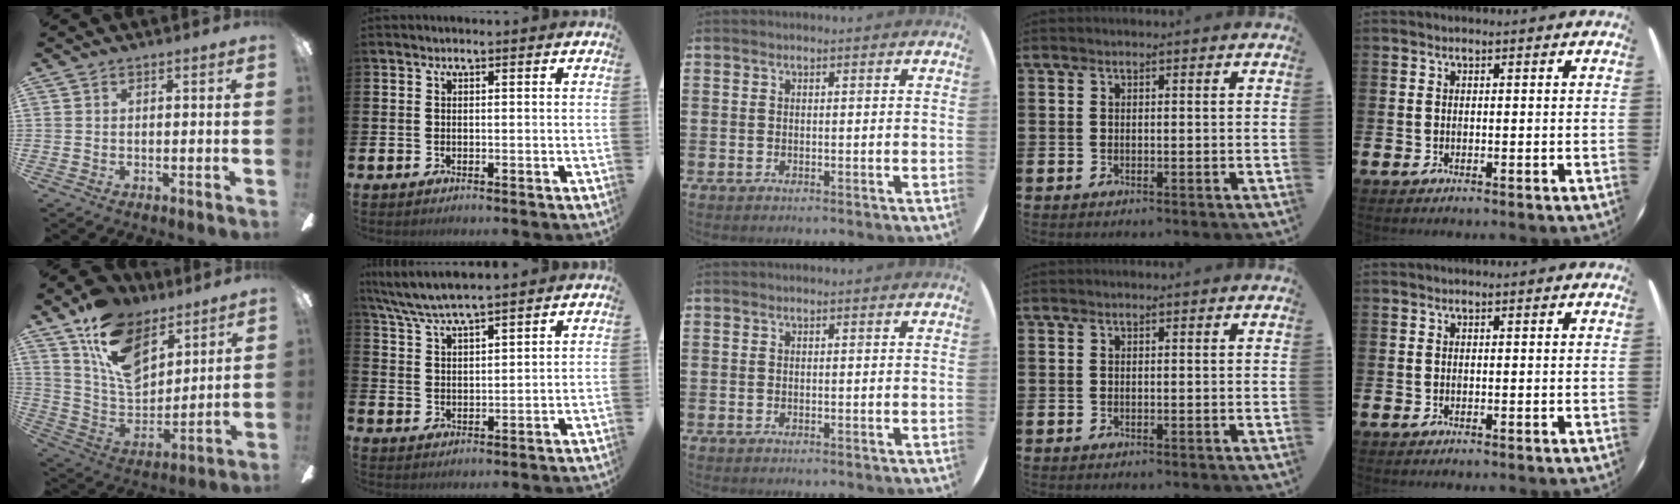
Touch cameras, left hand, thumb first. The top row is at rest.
{"thumb": {"total": 16.9, "force": [10.3, 9.7, 9.2], "torque": [-0.176, -0.045, 0.197]}, "index": {"total": 5.8, "force": [5.5, 0.3, 1.9], "torque": [-0.061, -0.022, 0.098]}}